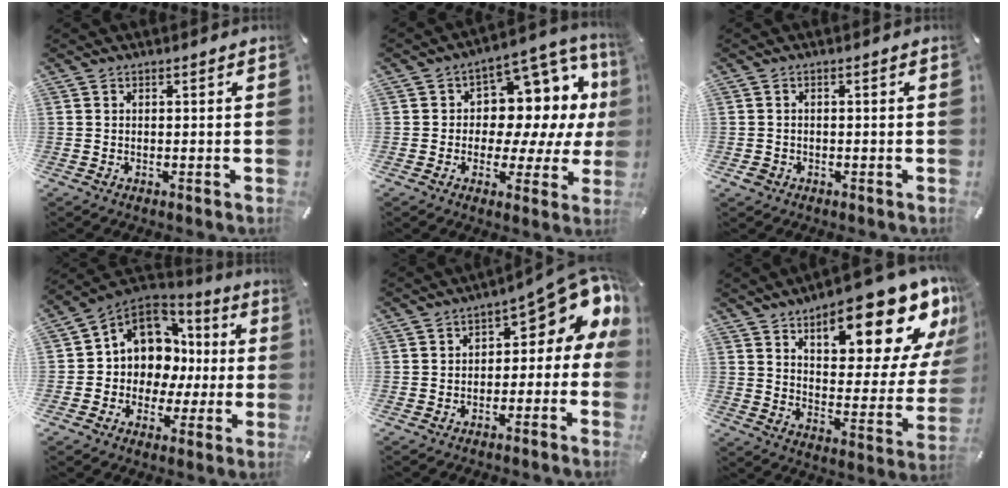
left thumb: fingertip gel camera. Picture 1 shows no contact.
{"total": 11.2, "force": [2.8, 8.6, 6.6], "torque": [-0.069, -0.046, 0.053]}
{"total": 1.8, "force": [-0.8, 1.4, 0.7], "torque": [-0.013, 0.004, -0.016]}
{"total": 11.3, "force": [1.6, 10.4, 3.9], "torque": [-0.091, -0.017, 0.041]}
{"total": 10.5, "force": [4.3, 5.1, 8.2], "torque": [-0.100, -0.038, 0.067]}
{"total": 20.8, "force": [13.3, 8.2, 13.7], "torque": [-0.172, -0.097, 0.215]}